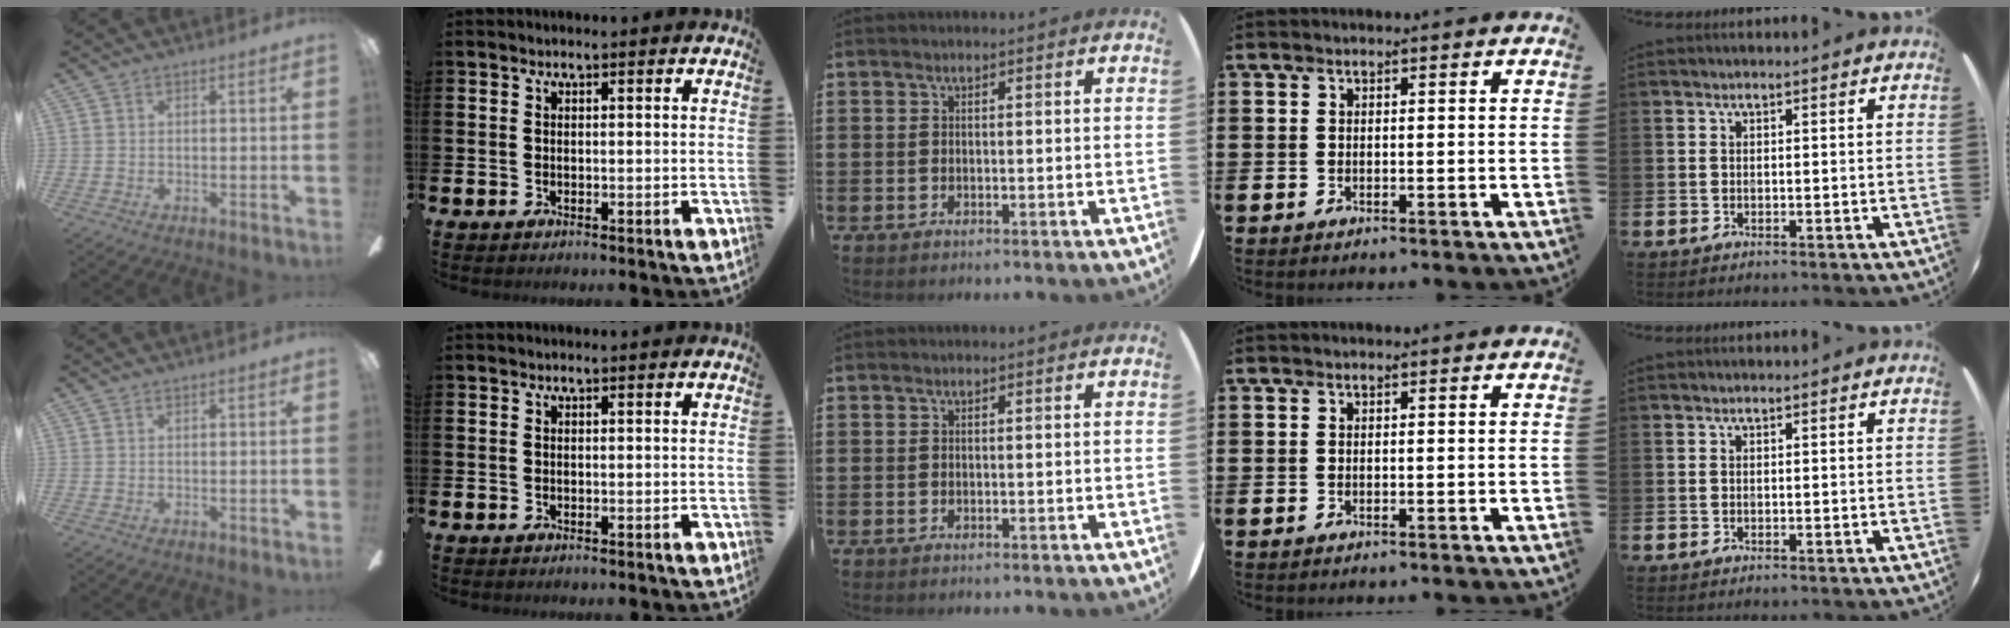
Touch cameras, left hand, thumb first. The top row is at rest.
{}